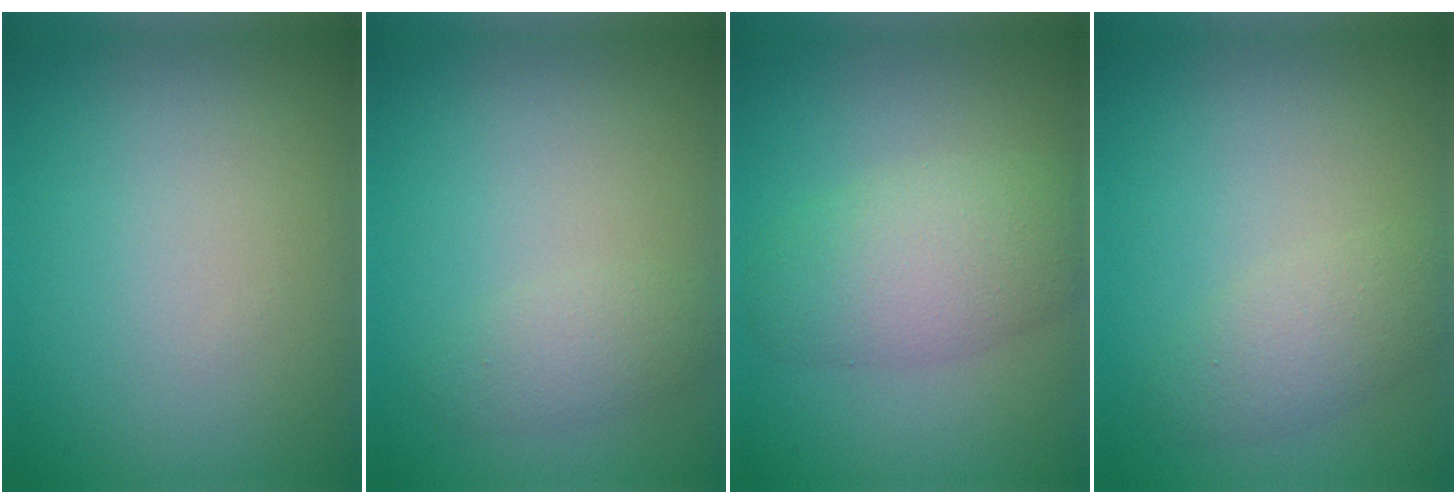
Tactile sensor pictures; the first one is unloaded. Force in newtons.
{"total": 1.9, "press": 1.9, "slide": 0.1}
{"total": 5.1, "press": 5.1, "slide": 0.2}
{"total": 2.7, "press": 2.7, "slide": 0.1}